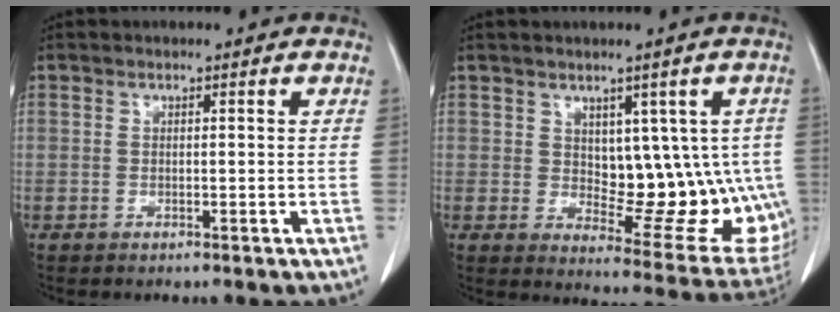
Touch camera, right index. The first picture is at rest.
{"total": 14.2, "force": [0.3, 7.3, 12.2], "torque": [-0.125, 0.003, 0.024]}